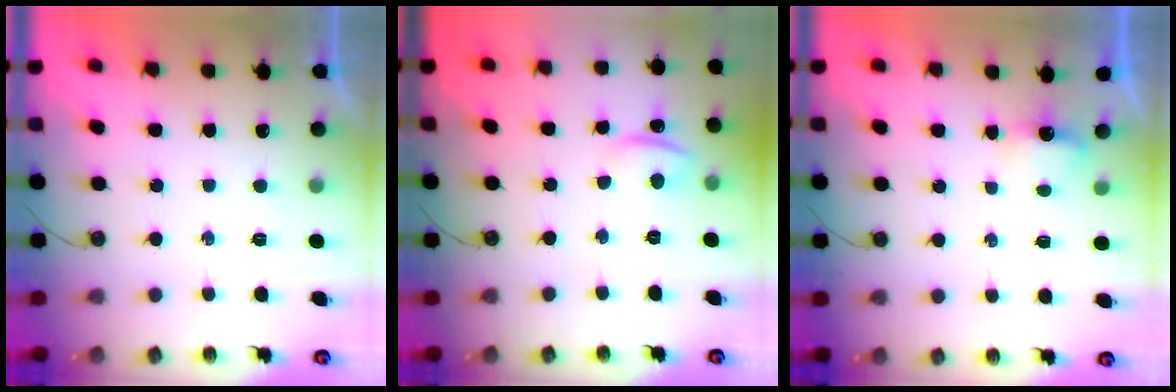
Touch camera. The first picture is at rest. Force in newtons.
{"total": 1.5, "press": 1.3, "slide": 0.7}
{"total": 3.1, "press": 3.0, "slide": 0.5}